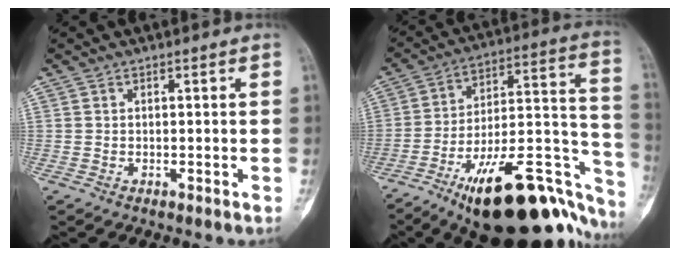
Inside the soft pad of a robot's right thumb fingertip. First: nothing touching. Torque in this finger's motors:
{"motor_torque": [1.66, -0.02, 1.60, -1.17, 0.44]}